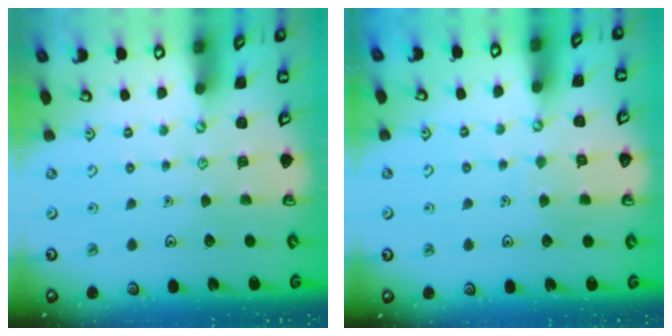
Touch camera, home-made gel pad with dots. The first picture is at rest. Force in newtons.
{"total": 4.7, "press": 4.6, "slide": 0.4}